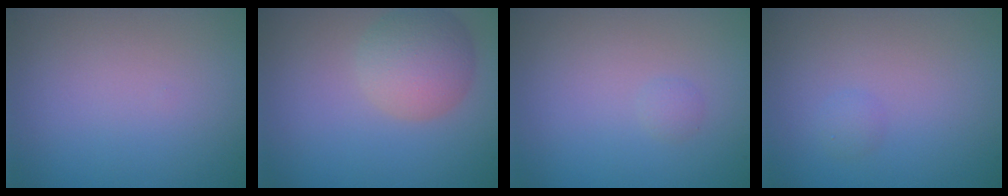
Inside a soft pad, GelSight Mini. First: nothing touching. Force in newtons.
{"total": 4.8, "press": 4.8, "slide": 0.2}
{"total": 0.6, "press": 0.6, "slide": 0.1}
{"total": 0.7, "press": 0.7, "slide": 0.0}